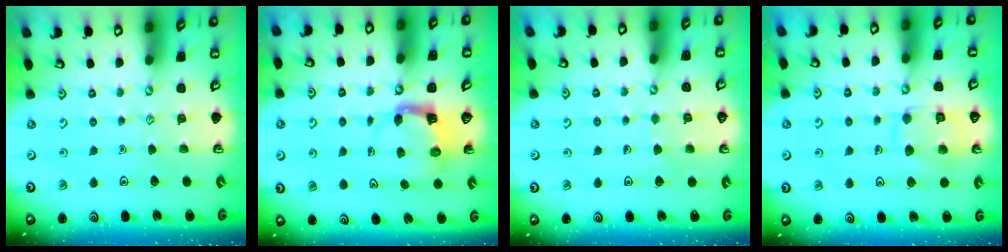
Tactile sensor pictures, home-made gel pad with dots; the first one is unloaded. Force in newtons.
{"total": 3.9, "press": 3.9, "slide": 0.7}
{"total": 4.9, "press": 4.9, "slide": 0.3}
{"total": 11.1, "press": 11.1, "slide": 0.8}